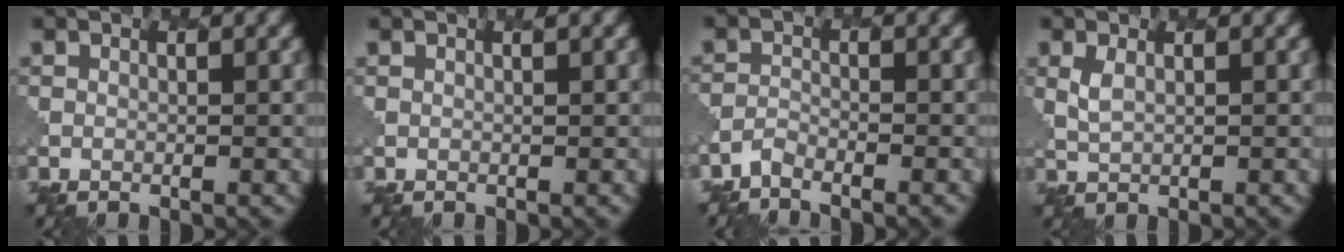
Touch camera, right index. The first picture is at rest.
{"total": 0.6, "force": [0.3, 0.1, 0.5], "torque": [-0.004, -0.001, 0.006]}
{"total": 1.4, "force": [-1.4, 0.2, -0.1], "torque": [0.001, -0.003, -0.033]}
{"total": 1.1, "force": [0.8, 0.4, 0.7], "torque": [-0.019, -0.004, 0.019]}